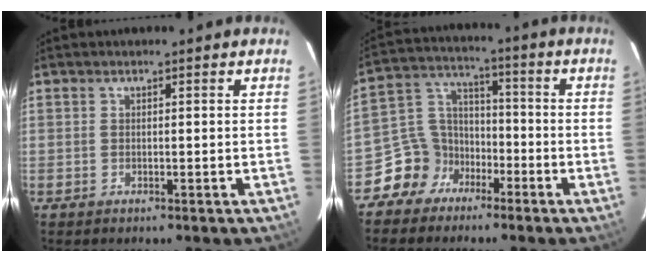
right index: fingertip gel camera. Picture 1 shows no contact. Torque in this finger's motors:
{"motor_torque": [0.23, -0.27, -0.30, -0.20]}